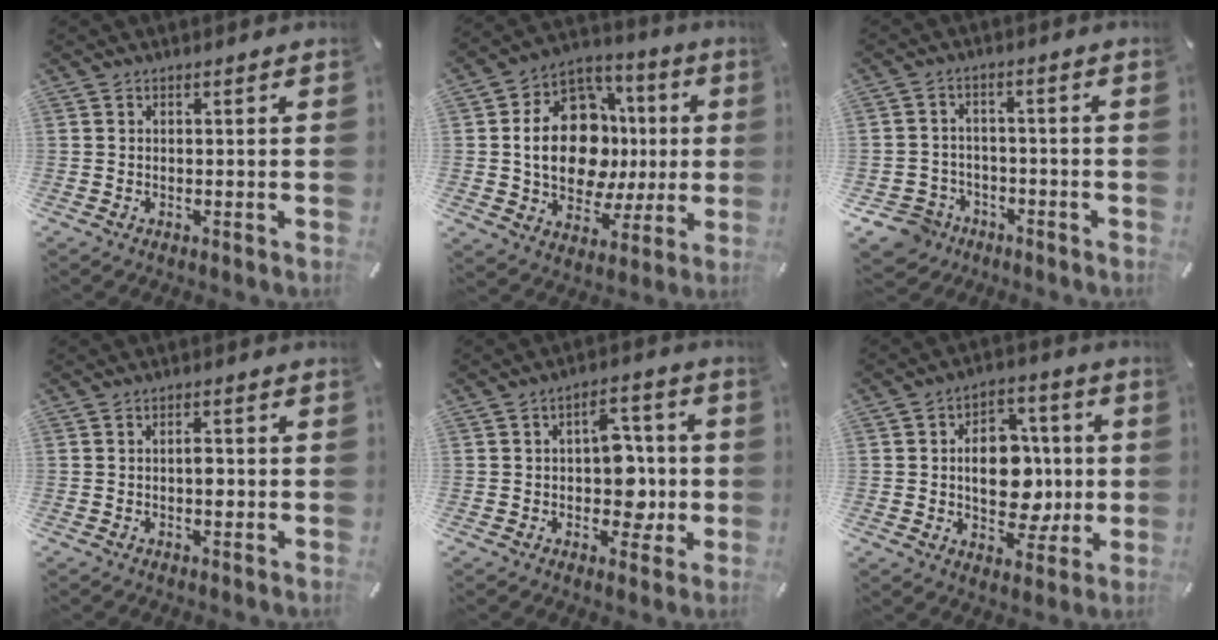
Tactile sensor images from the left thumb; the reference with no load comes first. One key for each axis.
{"total": 18.0, "fx": 0.8, "fy": 13.8, "fz": 11.4, "tx": -0.198, "ty": -0.005, "tz": 0.019}
{"total": 6.9, "fx": -4.1, "fy": 5.3, "fz": 1.4, "tx": -0.045, "ty": 0.026, "tz": -0.080}
{"total": 2.4, "fx": -0.3, "fy": 1.2, "fz": 2.0, "tx": -0.031, "ty": -0.001, "tz": -0.008}
{"total": 10.4, "fx": -0.6, "fy": 7.8, "fz": 7.0, "tx": -0.080, "ty": 0.013, "tz": -0.006}
{"total": 13.3, "fx": -0.4, "fy": 9.8, "fz": 8.9, "tx": -0.119, "ty": 0.007, "tz": -0.001}